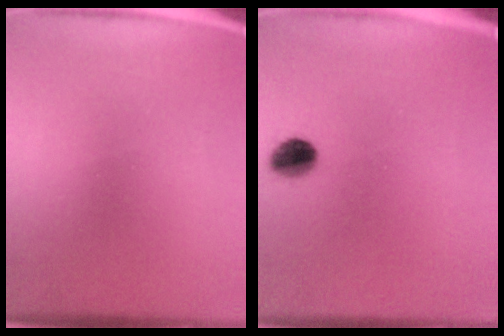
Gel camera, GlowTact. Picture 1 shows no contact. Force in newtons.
{"total": 5.1}